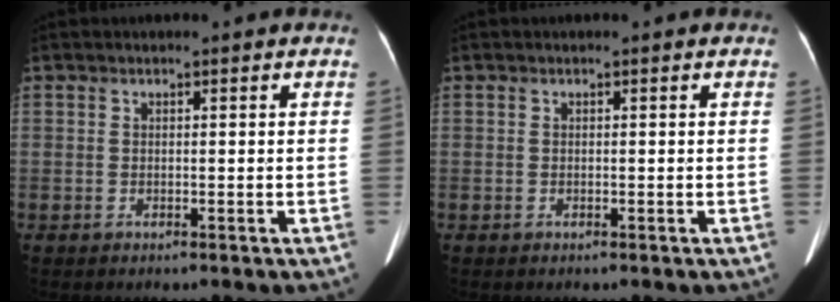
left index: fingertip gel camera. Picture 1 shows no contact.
{"total": 0.0}